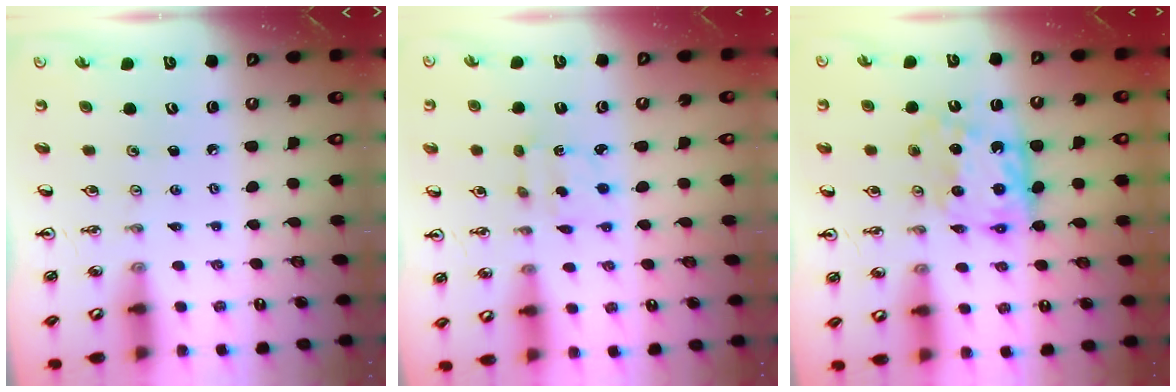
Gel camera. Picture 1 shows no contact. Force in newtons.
{"total": 2.8, "press": 2.8, "slide": 0.5}
{"total": 11.0, "press": 11.0, "slide": 0.5}